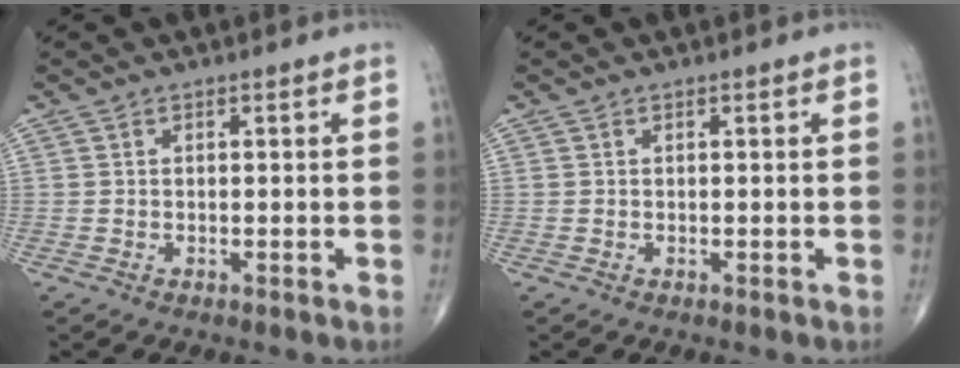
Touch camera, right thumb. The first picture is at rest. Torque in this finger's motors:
{"motor_torque": [0.45, -0.43, -0.19, 0.00, 0.07]}